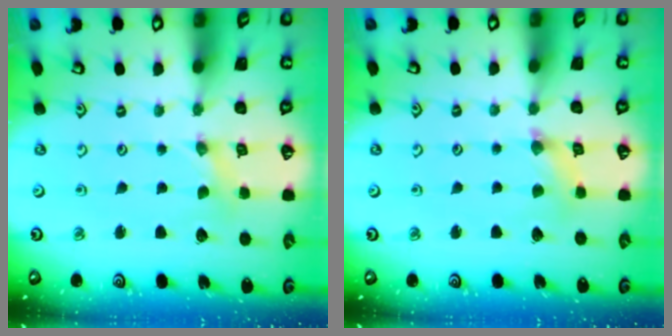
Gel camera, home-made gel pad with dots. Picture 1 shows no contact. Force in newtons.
{"total": 1.7, "press": 1.7, "slide": 0.3}